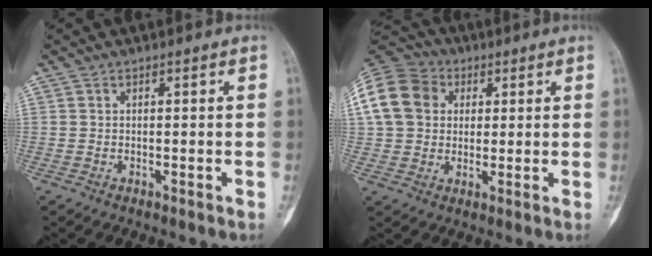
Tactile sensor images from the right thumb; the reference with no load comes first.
{"total": 15.7, "force": [3.6, 12.9, 8.2], "torque": [-0.169, 0.029, 0.058]}